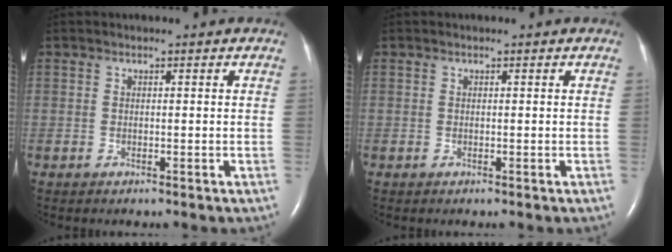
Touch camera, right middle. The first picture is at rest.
{"total": 0.0}